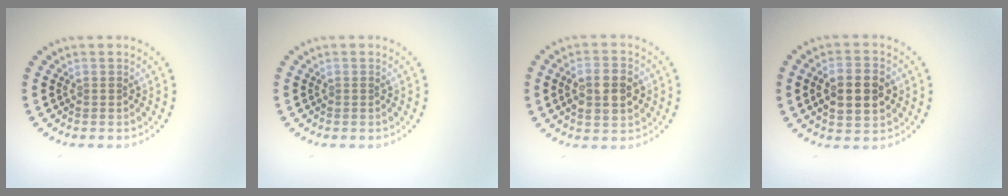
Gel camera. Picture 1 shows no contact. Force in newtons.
{"total": 0.0}
{"total": 4.3, "press": 4.3, "slide": 0.4}
{"total": 5.2, "press": 5.2, "slide": 0.3}